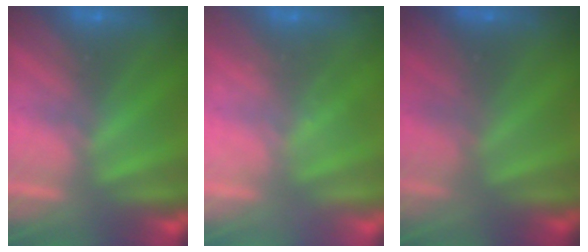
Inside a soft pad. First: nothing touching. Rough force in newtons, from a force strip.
{"total": 2.4}
{"total": 2.6}